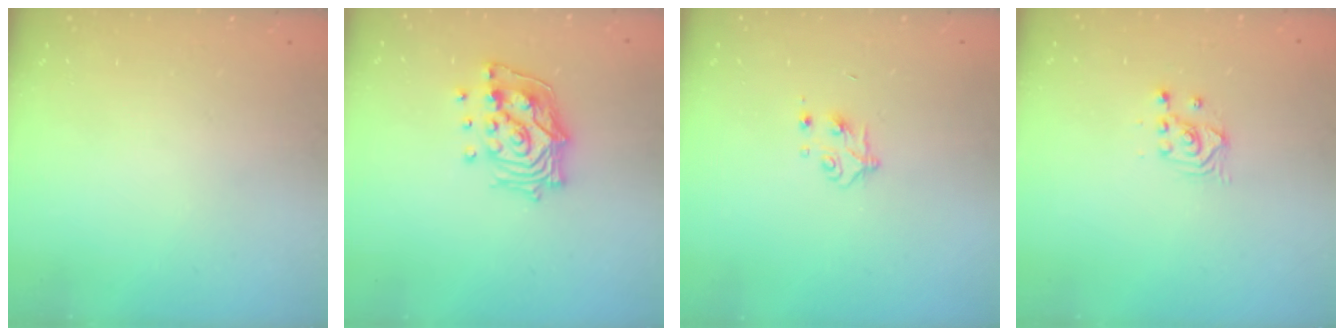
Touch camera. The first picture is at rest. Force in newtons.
{"total": 14.3, "press": 14.2, "slide": 1.9}
{"total": 5.0, "press": 4.9, "slide": 0.7}
{"total": 2.5, "press": 2.5, "slide": 0.1}